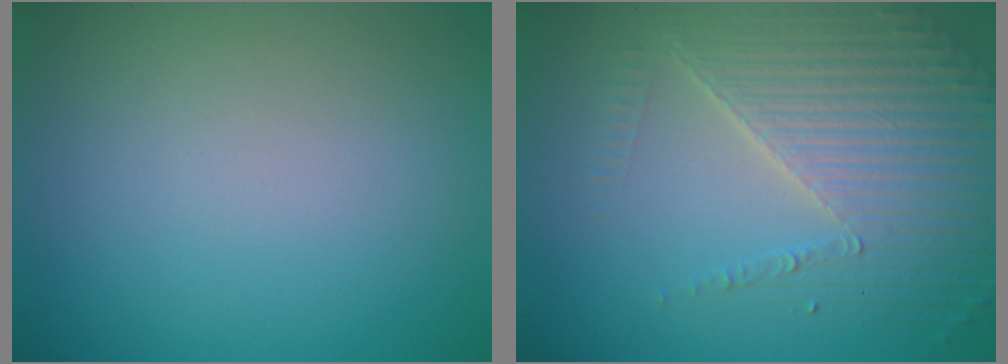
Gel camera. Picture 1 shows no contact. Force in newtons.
{"total": 5.4, "press": 4.4, "slide": 3.2}